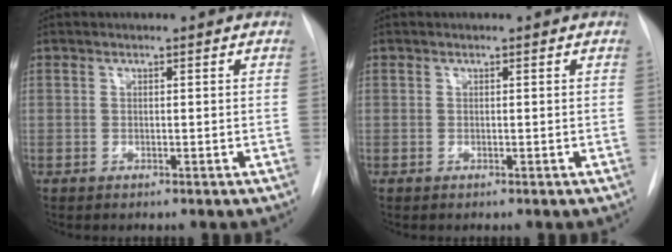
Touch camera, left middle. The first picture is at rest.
{"total": 0.0}